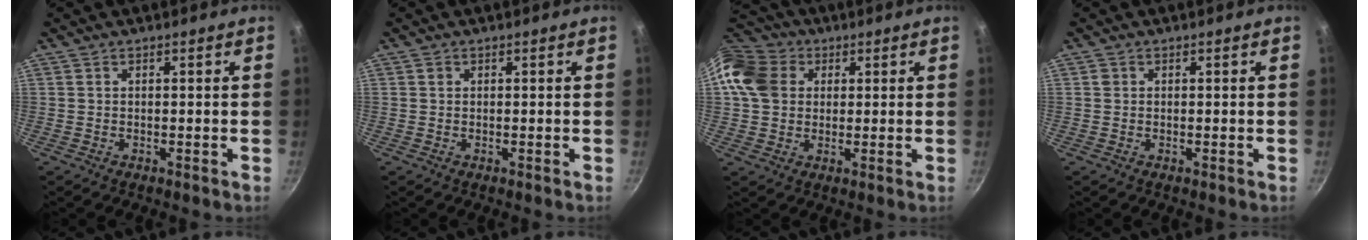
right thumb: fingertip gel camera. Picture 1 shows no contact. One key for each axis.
{"total": 0.7, "fx": 0.2, "fy": 0.6, "fz": 0.2, "tx": -0.003, "ty": 0.001, "tz": 0.002}
{"total": 12.3, "fx": 3.1, "fy": 10.2, "fz": 6.1, "tx": -0.103, "ty": 0.014, "tz": 0.045}
{"total": 0.8, "fx": 0.2, "fy": 0.8, "fz": 0.2, "tx": -0.002, "ty": 0.003, "tz": 0.001}